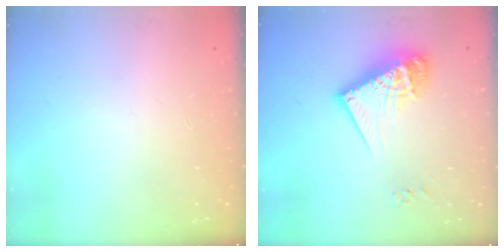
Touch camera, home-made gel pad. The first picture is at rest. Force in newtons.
{"total": 15.8, "press": 15.8, "slide": 1.2}